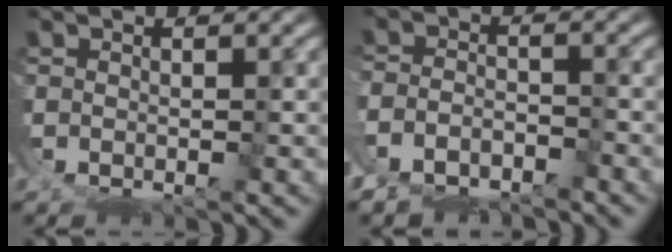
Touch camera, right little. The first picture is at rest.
{"total": 4.4, "force": [-3.1, 2.5, 1.7], "torque": [-0.041, -0.018, -0.051]}